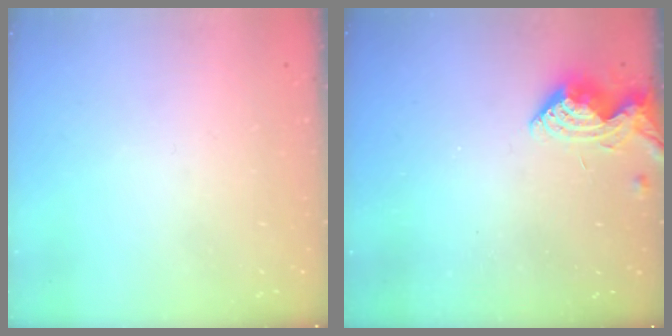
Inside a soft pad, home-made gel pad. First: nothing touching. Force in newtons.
{"total": 7.1, "press": 7.1, "slide": 0.7}